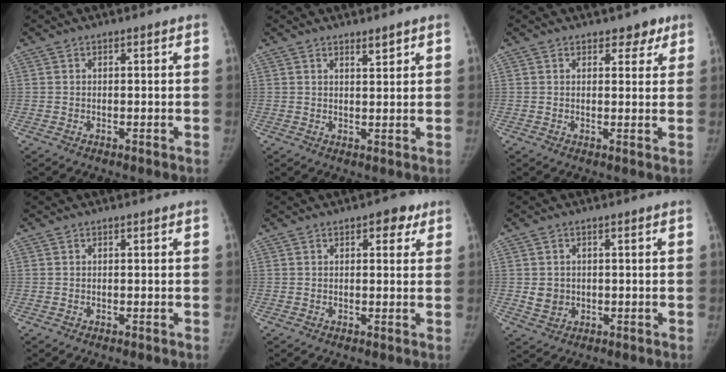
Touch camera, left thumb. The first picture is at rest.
{"total": 2.0, "force": [1.6, 0.5, 1.1], "torque": [-0.013, -0.014, 0.027]}
{"total": 3.2, "force": [2.2, 2.0, 1.2], "torque": [0.013, -0.009, 0.025]}
{"total": 0.0}
{"total": 3.9, "force": [2.0, 2.2, 2.6], "torque": [-0.007, -0.002, 0.017]}
{"total": 3.3, "force": [-0.1, 3.0, 1.4], "torque": [-0.010, 0.001, 0.007]}